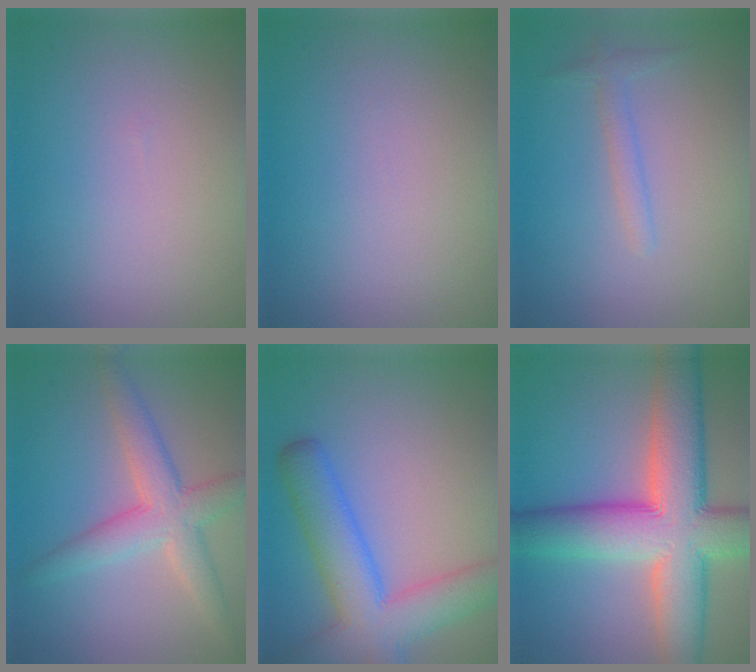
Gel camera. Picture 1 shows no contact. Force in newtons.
{"total": 0.0}
{"total": 1.4, "press": 1.4, "slide": 0.0}
{"total": 4.6, "press": 4.6, "slide": 0.3}
{"total": 7.6, "press": 7.6, "slide": 0.4}
{"total": 12.0, "press": 12.0, "slide": 0.6}